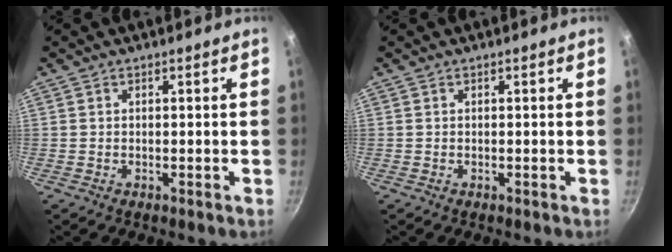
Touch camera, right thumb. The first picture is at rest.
{"total": 0.0}